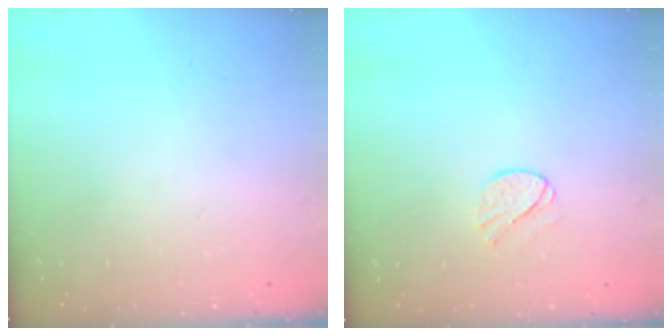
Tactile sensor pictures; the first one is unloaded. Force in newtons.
{"total": 3.9, "press": 3.9, "slide": 0.4}